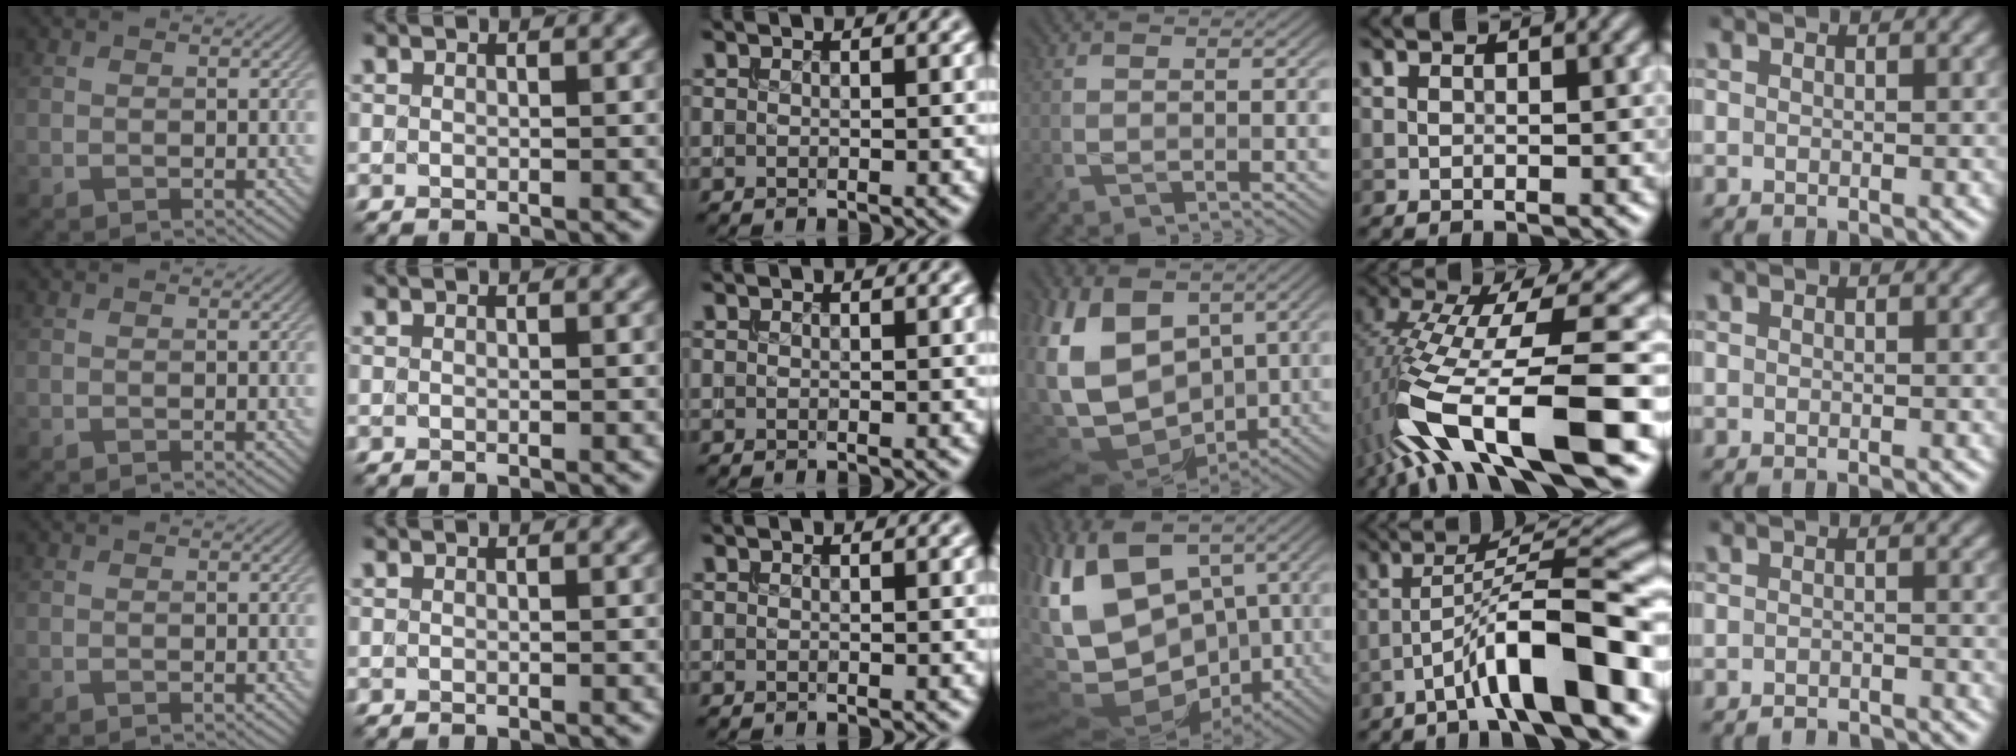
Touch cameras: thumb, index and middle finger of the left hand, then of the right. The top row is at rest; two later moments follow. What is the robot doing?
{"motion": "extract", "object": "backpack"}